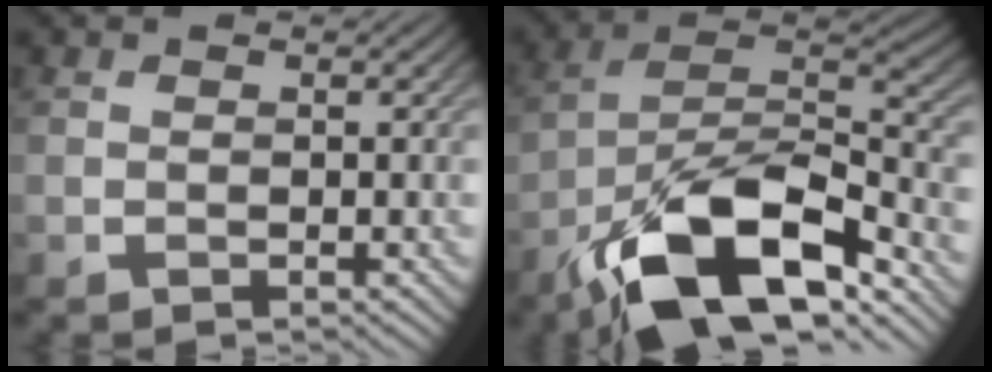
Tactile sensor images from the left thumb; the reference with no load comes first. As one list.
[{"total": 16.0, "force": [-9.8, 6.3, 11.1], "torque": [-0.205, -0.016, -0.189]}]